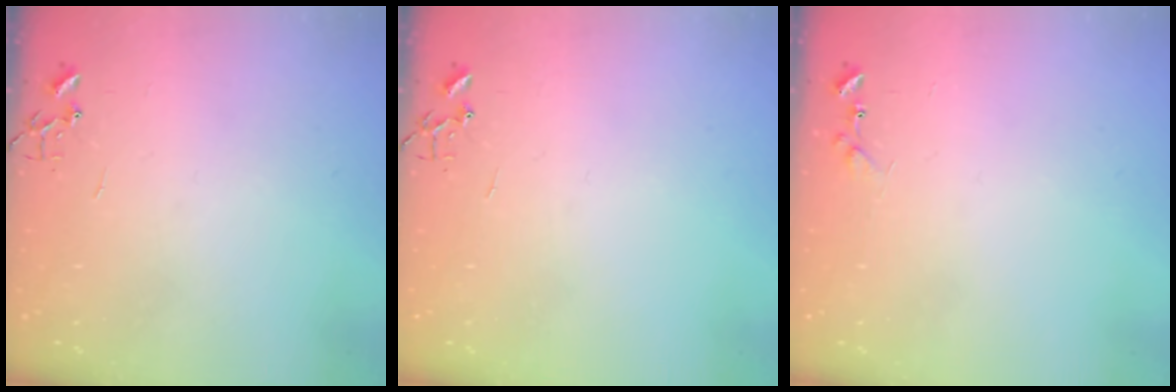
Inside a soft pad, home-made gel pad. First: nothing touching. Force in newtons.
{"total": 0.0}
{"total": 7.1, "press": 7.0, "slide": 0.5}